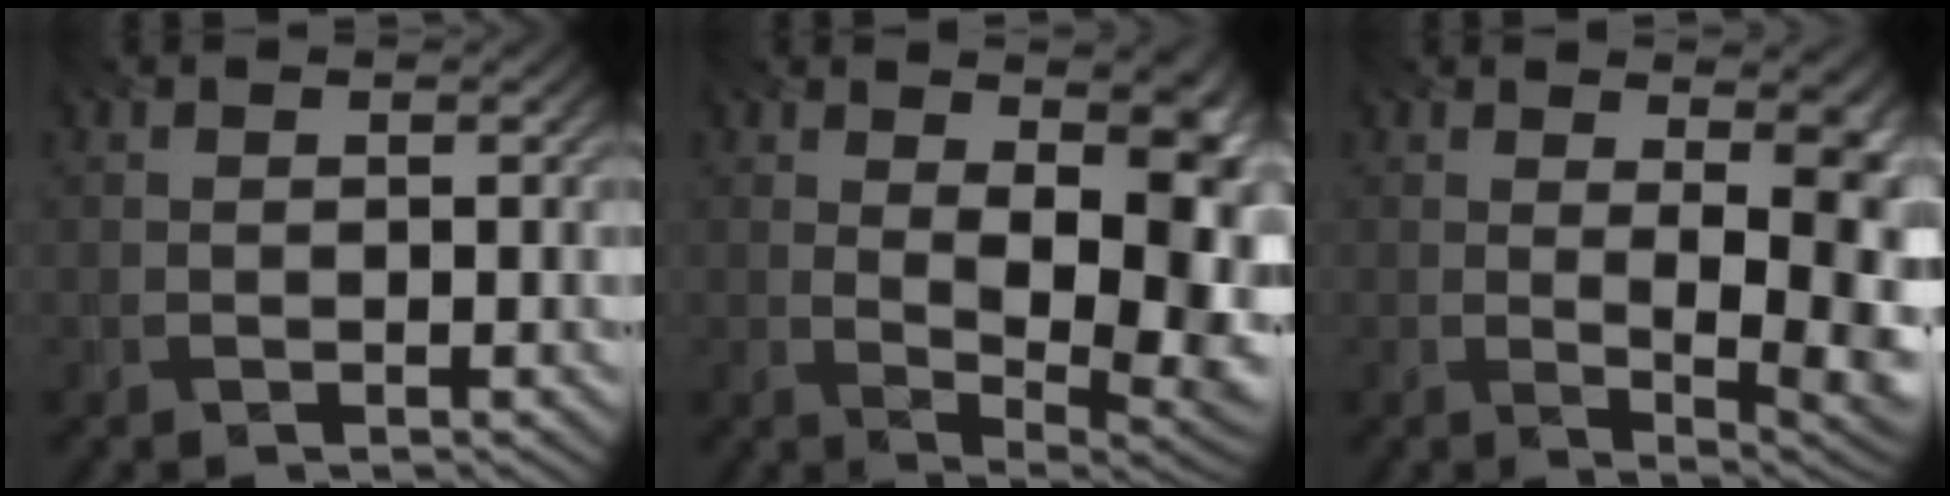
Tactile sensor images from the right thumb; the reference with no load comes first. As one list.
[{"total": 11.1, "force": [1.0, 5.1, 9.8], "torque": [-0.123, -0.002, 0.024]}, {"total": 9.6, "force": [1.2, 3.3, 9.0], "torque": [-0.099, 0.006, 0.026]}]